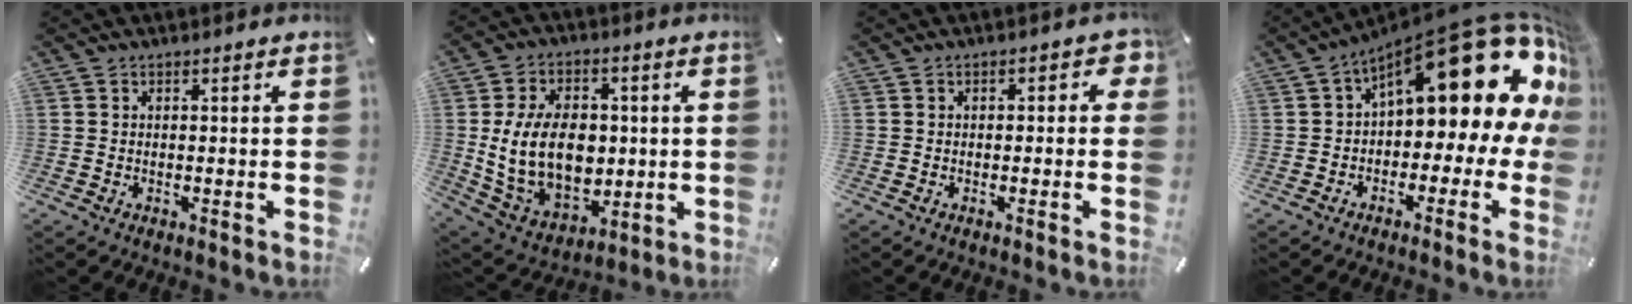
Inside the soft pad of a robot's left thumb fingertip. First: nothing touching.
{"total": 17.1, "force": [0.6, 12.7, 11.4], "torque": [-0.239, 0.000, 0.018]}
{"total": 2.6, "force": [-0.6, 1.7, 1.9], "torque": [-0.028, 0.009, -0.016]}
{"total": 20.8, "force": [10.0, 8.6, 16.0], "torque": [-0.207, -0.080, 0.167]}